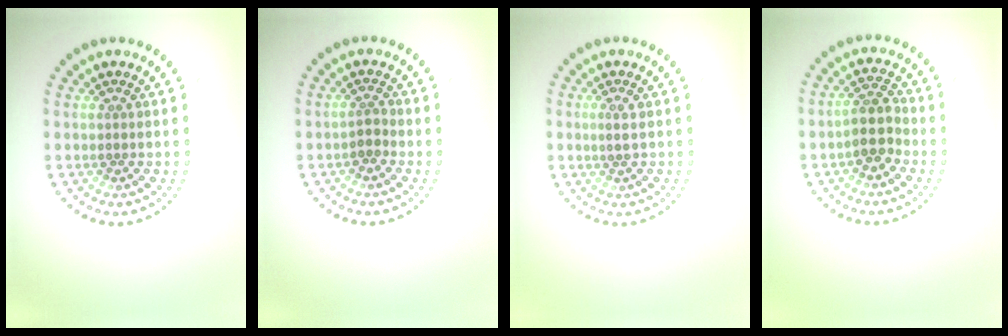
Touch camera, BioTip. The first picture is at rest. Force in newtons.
{"total": 1.3, "press": 0.9, "slide": 0.9}
{"total": 1.0, "press": 0.8, "slide": 0.6}
{"total": 2.8, "press": 2.5, "slide": 1.2}